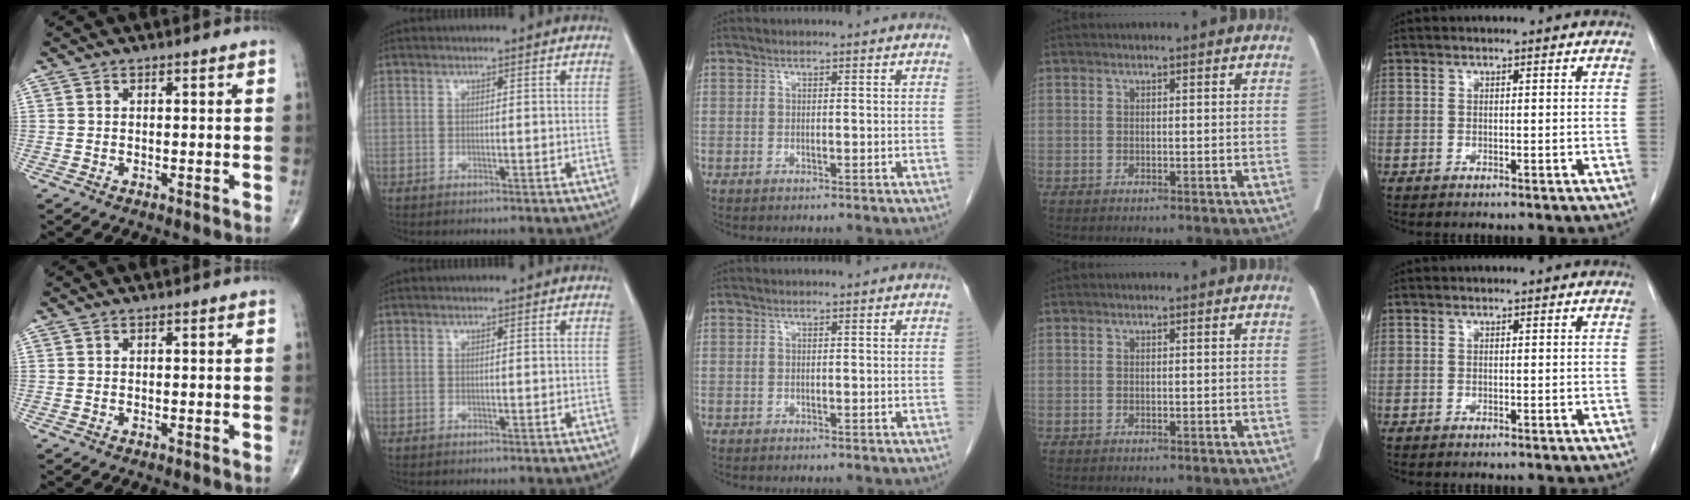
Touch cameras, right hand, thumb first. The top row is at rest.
{}